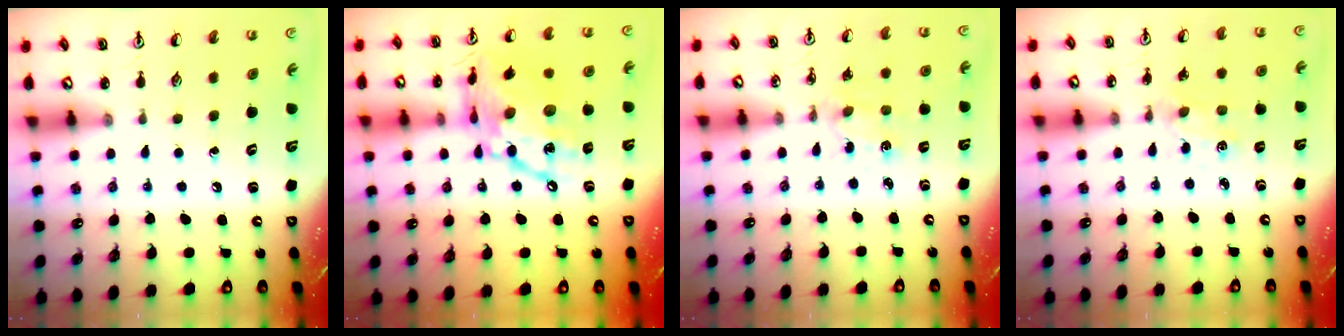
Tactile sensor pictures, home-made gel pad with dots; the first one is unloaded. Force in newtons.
{"total": 19.1, "press": 19.1, "slide": 1.6}
{"total": 2.3, "press": 2.3, "slide": 0.4}
{"total": 1.0, "press": 1.0, "slide": 0.2}